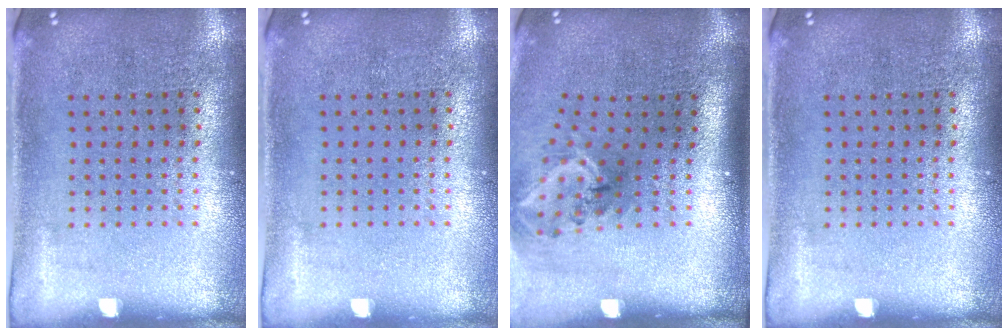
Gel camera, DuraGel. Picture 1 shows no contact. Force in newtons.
{"total": 0.0}
{"total": 2.1, "press": 1.3, "slide": 1.6}
{"total": 0.0}